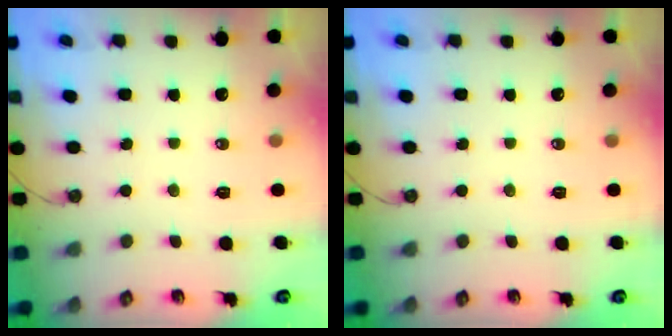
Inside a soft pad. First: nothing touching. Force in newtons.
{"total": 0.0}